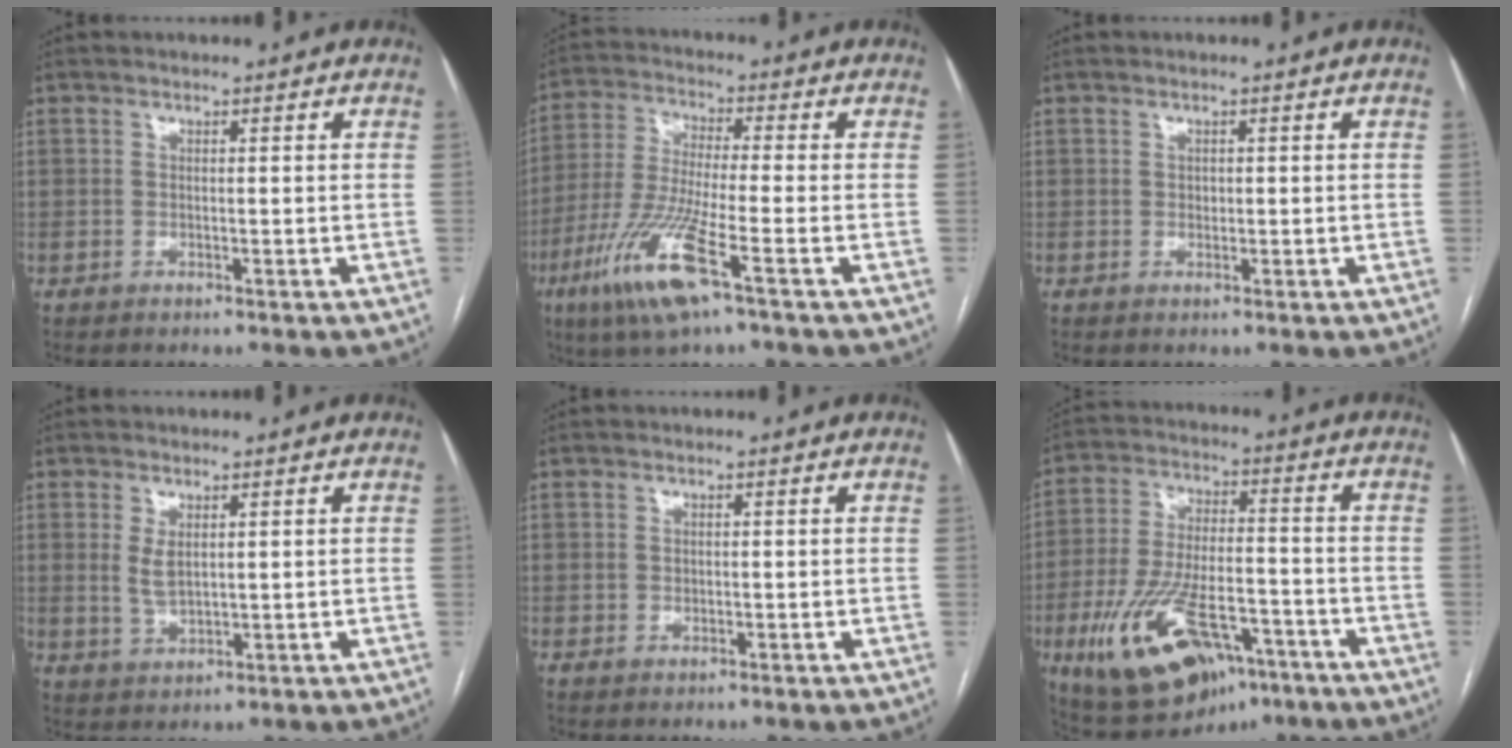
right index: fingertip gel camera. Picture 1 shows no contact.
{"total": 12.4, "force": [-5.9, 0.7, 10.9], "torque": [-0.234, -0.026, -0.115]}
{"total": 0.7, "force": [0.0, 0.6, 0.4], "torque": [-0.005, 0.002, 0.000]}
{"total": 3.4, "force": [0.9, 1.6, 2.8], "torque": [-0.059, -0.003, 0.026]}
{"total": 0.8, "force": [0.0, 0.7, 0.4], "torque": [-0.006, 0.001, 0.000]}
{"total": 18.6, "force": [-9.5, 8.0, 13.8], "torque": [-0.269, -0.004, -0.152]}